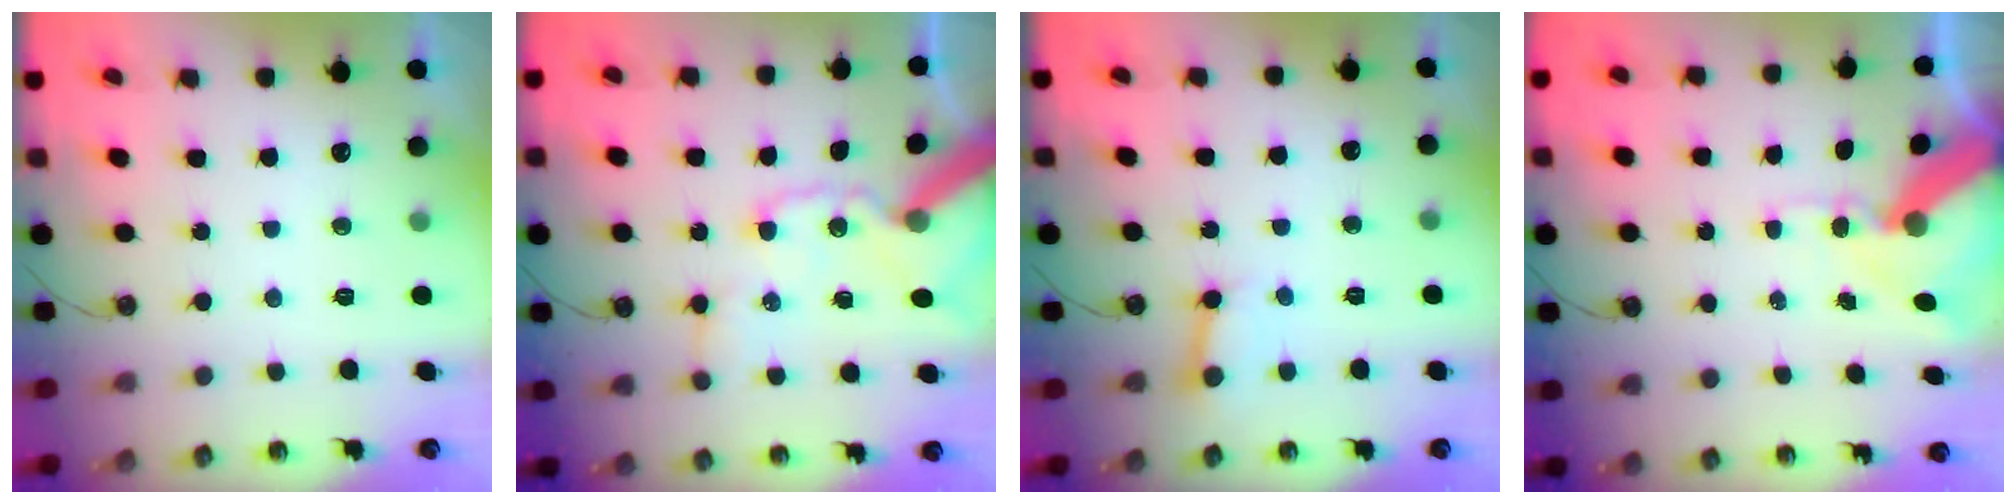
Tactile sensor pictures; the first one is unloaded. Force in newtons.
{"total": 18.1, "press": 17.9, "slide": 2.6}
{"total": 4.0, "press": 4.0, "slide": 0.6}
{"total": 13.9, "press": 13.7, "slide": 1.9}